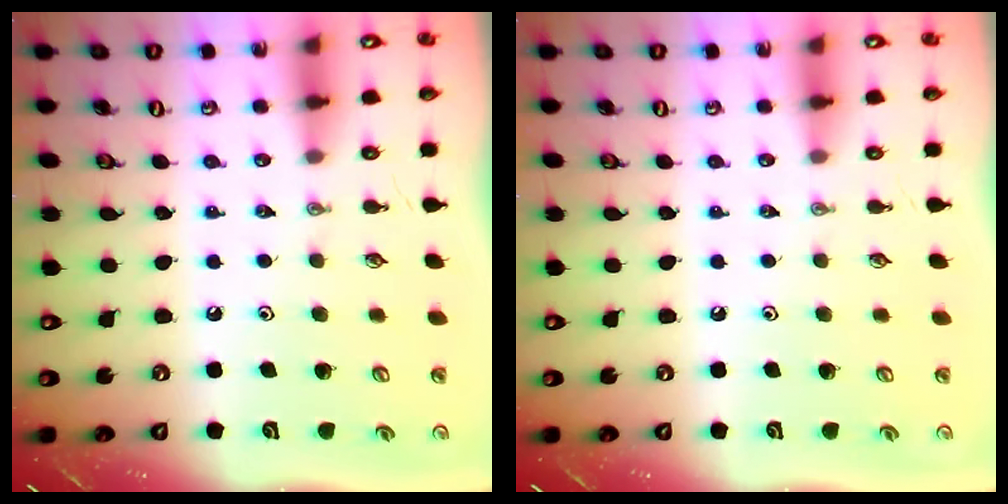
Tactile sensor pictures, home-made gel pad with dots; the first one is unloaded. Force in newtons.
{"total": 0.0}